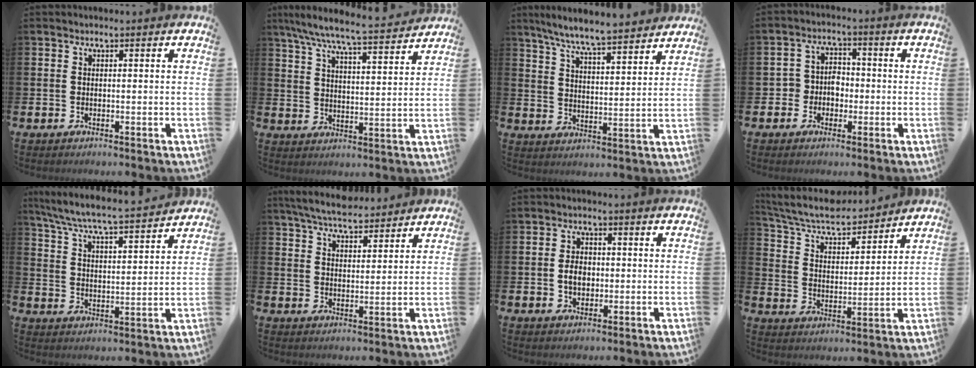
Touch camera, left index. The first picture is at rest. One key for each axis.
{"total": 7.9, "fx": 7.3, "fy": 0.3, "fz": 3.0, "tx": -0.077, "ty": -0.052, "tz": 0.125}
{"total": 7.7, "fx": 7.3, "fy": 0.1, "fz": 2.4, "tx": -0.073, "ty": -0.047, "tz": 0.129}
{"total": 3.6, "fx": -1.2, "fy": 3.3, "fz": 0.8, "tx": -0.022, "ty": 0.004, "tz": -0.033}
{"total": 7.0, "fx": 6.6, "fy": 0.0, "fz": 2.1, "tx": -0.069, "ty": -0.052, "tz": 0.113}
{"total": 6.3, "fx": 6.0, "fy": 1.1, "fz": 1.5, "tx": -0.039, "ty": -0.027, "tz": 0.106}
{"total": 3.2, "fx": -0.2, "fy": 2.5, "fz": 2.1, "tx": -0.019, "ty": 0.000, "tz": -0.012}
{"total": 7.5, "fx": 6.9, "fy": 1.6, "fz": 2.4, "tx": -0.076, "ty": -0.049, "tz": 0.119}